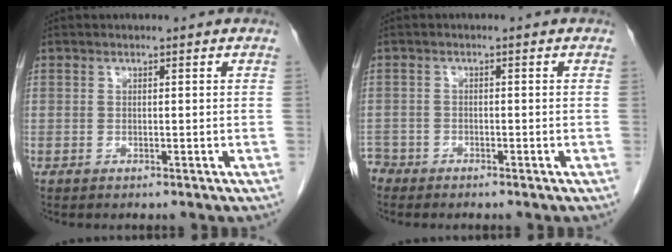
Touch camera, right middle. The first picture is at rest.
{"total": 2.3, "force": [-2.1, 1.0, -0.2], "torque": [0.005, 0.001, -0.041]}